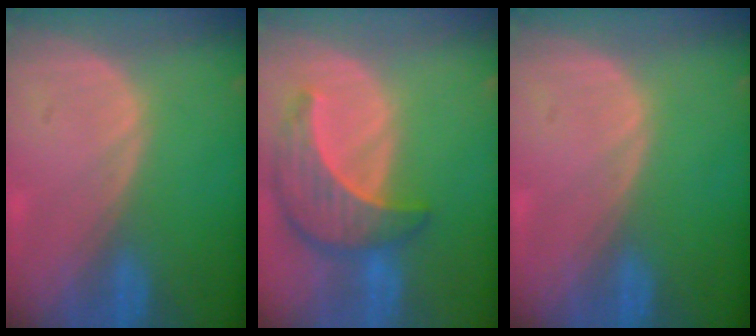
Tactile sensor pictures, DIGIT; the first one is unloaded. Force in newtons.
{"total": 8.7, "press": 7.9, "slide": 3.7}
{"total": 0.0}